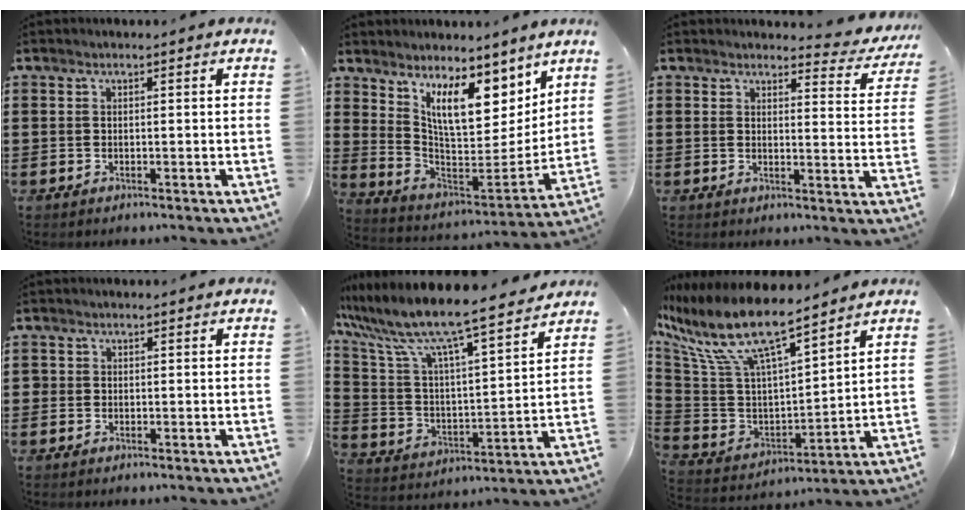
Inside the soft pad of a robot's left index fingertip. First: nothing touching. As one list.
[{"total": 10.8, "force": [7.6, 3.8, 6.7], "torque": [-0.130, -0.042, 0.136]}, {"total": 3.7, "force": [3.5, 0.6, 1.3], "torque": [-0.024, -0.020, 0.058]}, {"total": 0.6, "force": [0.1, 0.6, 0.1], "torque": [-0.005, 0.003, 0.001]}, {"total": 8.6, "force": [7.6, -0.1, 4.0], "torque": [-0.113, -0.061, 0.121]}, {"total": 11.8, "force": [8.4, 2.8, 7.7], "torque": [-0.199, -0.061, 0.140]}]